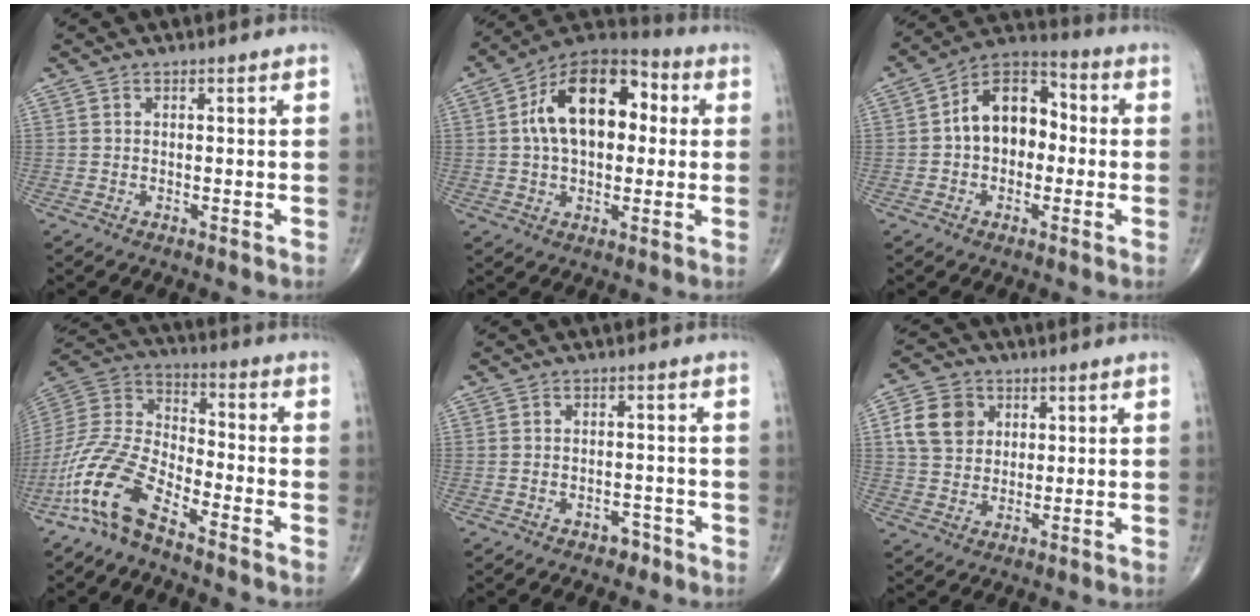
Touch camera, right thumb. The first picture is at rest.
{"total": 17.7, "force": [2.7, 10.6, 13.9], "torque": [-0.201, 0.031, 0.037]}
{"total": 12.2, "force": [0.1, 8.5, 8.8], "torque": [-0.109, 0.038, -0.015]}
{"total": 14.9, "force": [-9.4, 5.5, 10.2], "torque": [-0.221, 0.058, -0.193]}
{"total": 2.5, "force": [-1.7, 1.7, 0.9], "torque": [-0.009, 0.017, -0.020]}
{"total": 9.0, "force": [2.6, 7.5, 4.4], "torque": [-0.060, -0.001, 0.047]}